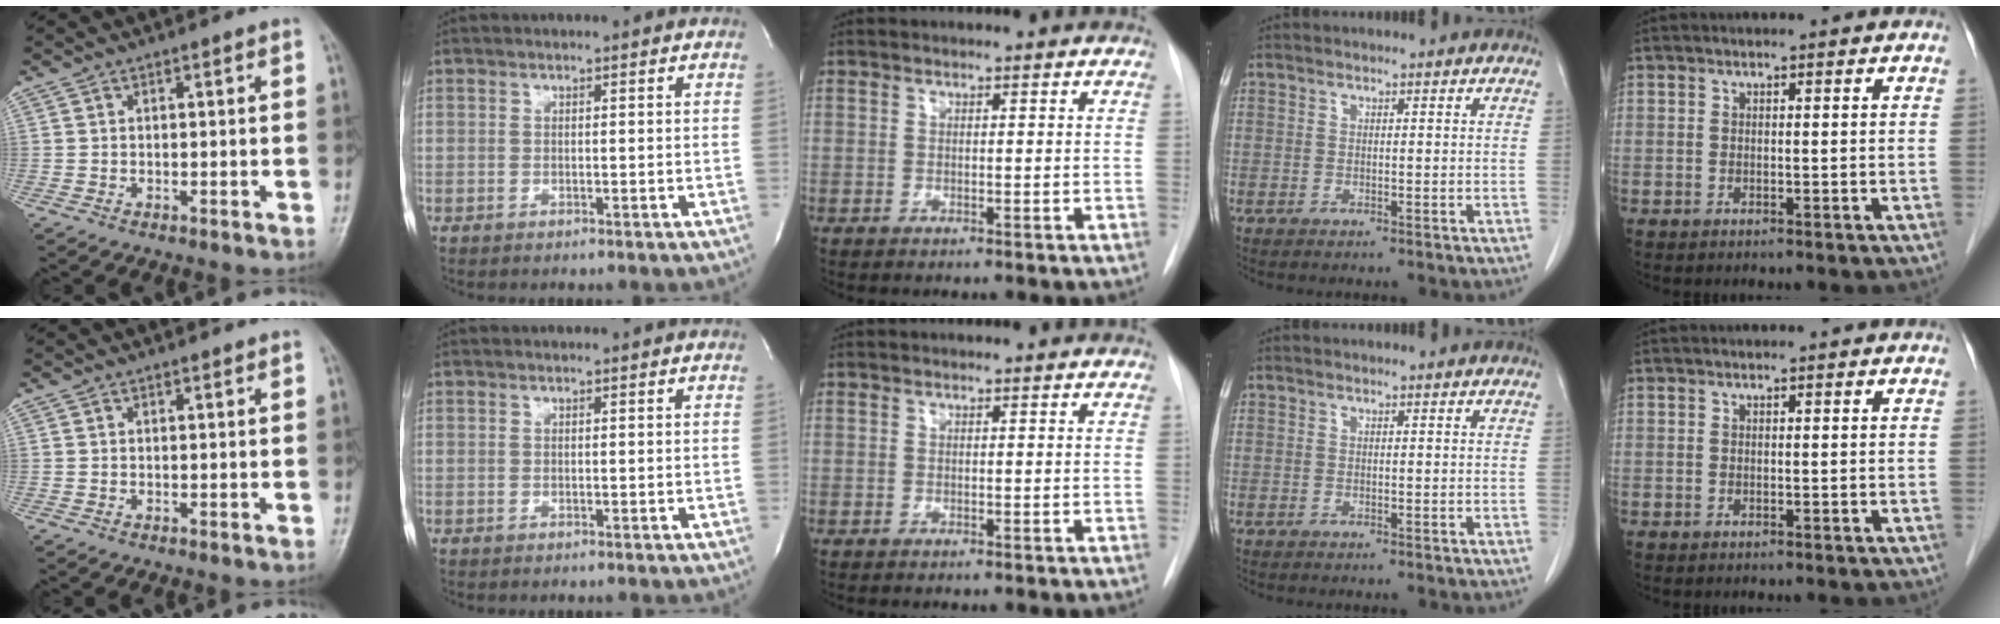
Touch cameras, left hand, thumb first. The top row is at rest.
{}